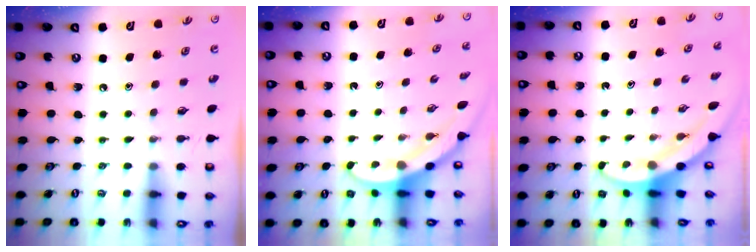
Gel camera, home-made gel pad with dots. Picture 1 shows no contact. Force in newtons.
{"total": 3.2, "press": 3.2, "slide": 0.1}
{"total": 3.5, "press": 3.5, "slide": 0.2}